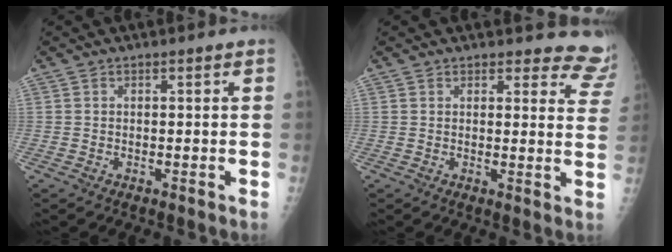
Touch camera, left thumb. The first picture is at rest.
{"total": 9.2, "force": [8.8, 2.7, -0.1], "torque": [0.060, -0.067, 0.059]}